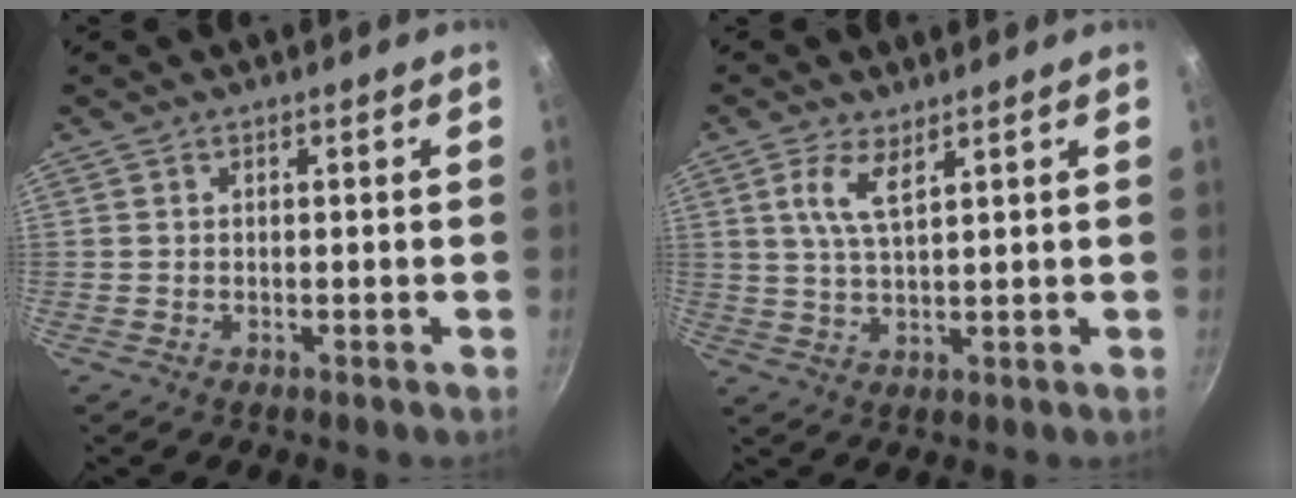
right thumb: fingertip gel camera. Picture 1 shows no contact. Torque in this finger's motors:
{"motor_torque": [0.02, 0.12, 0.20, -0.18, 0.12]}